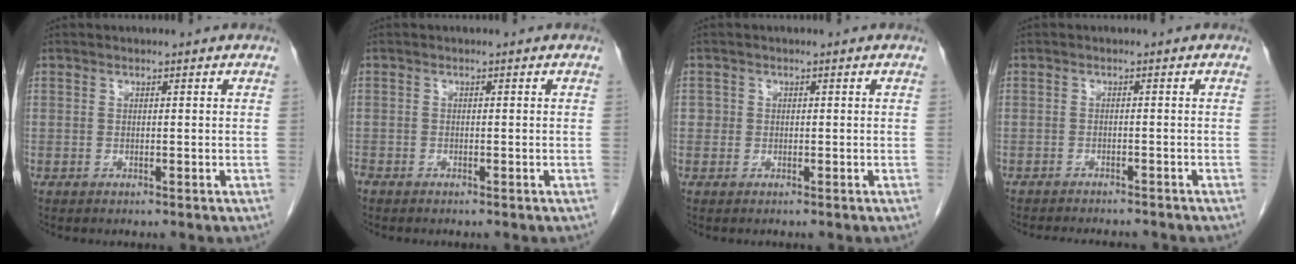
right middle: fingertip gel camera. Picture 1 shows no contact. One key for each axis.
{"total": 1.3, "fx": -1.1, "fy": 0.4, "fz": 0.4, "tx": -0.012, "ty": -0.003, "tz": -0.019}
{"total": 1.2, "fx": -0.2, "fy": 1.1, "fz": 0.0, "tx": 0.005, "ty": 0.006, "tz": -0.006}
{"total": 7.6, "fx": -7.0, "fy": 1.7, "fz": 2.5, "tx": -0.033, "ty": -0.005, "tz": -0.089}